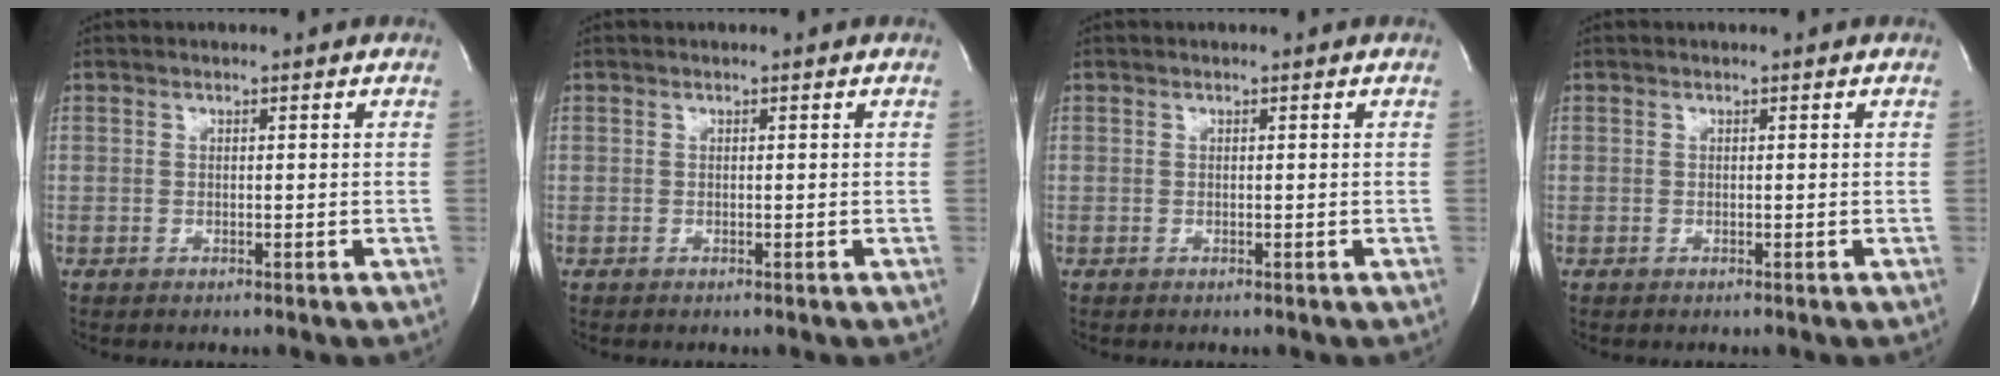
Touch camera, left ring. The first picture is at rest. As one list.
[{"total": 0.0}, {"total": 0.0}, {"total": 0.0}]